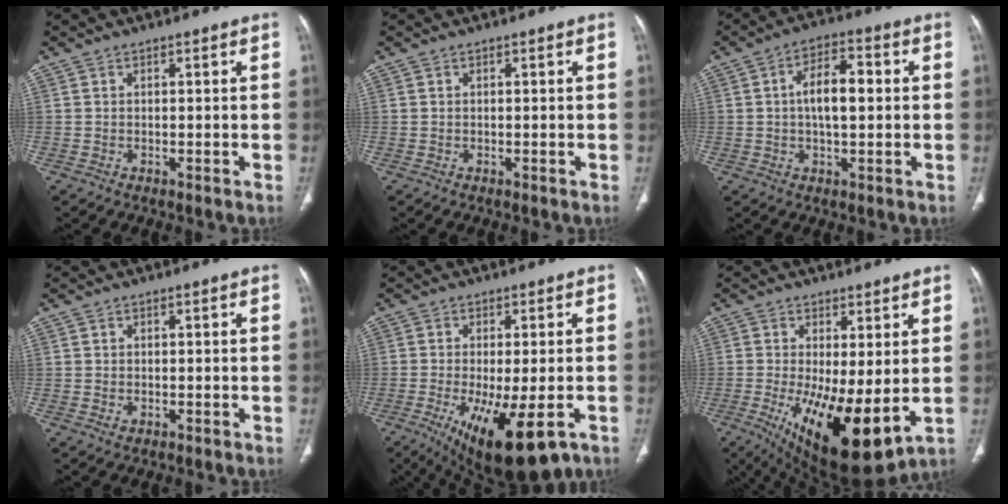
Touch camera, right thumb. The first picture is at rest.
{"total": 0.0}
{"total": 8.6, "force": [0.6, 3.9, 7.6], "torque": [-0.121, 0.016, 0.005]}
{"total": 0.6, "force": [-0.1, 0.5, 0.4], "torque": [-0.009, 0.001, 0.001]}
{"total": 14.8, "force": [-6.3, 4.9, 12.4], "torque": [-0.202, -0.021, -0.084]}
{"total": 16.5, "force": [-2.4, 6.1, 15.2], "torque": [-0.261, -0.033, -0.016]}